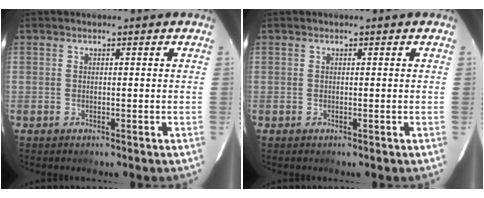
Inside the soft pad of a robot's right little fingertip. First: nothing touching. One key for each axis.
{"total": 0.0}